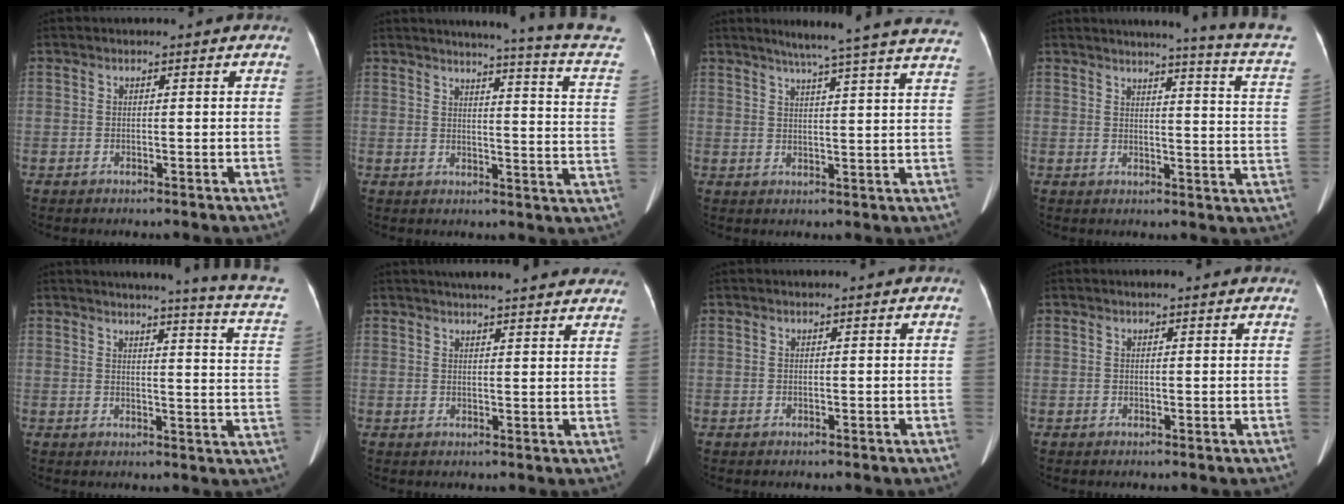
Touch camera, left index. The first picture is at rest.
{"total": 16.0, "force": [14.1, -2.3, 7.1], "torque": [-0.103, -0.093, 0.141]}
{"total": 21.1, "force": [18.5, -0.8, 10.2], "torque": [-0.149, -0.027, 0.222]}
{"total": 14.2, "force": [12.2, -2.1, 6.9], "torque": [-0.098, -0.078, 0.120]}
{"total": 14.7, "force": [12.5, -1.7, 7.6], "torque": [-0.105, -0.073, 0.122]}
{"total": 17.1, "force": [15.2, 2.2, 7.6], "torque": [-0.100, 0.027, 0.182]}
{"total": 0.9, "force": [0.8, 0.0, 0.4], "torque": [-0.005, 0.012, 0.012]}
{"total": 2.3, "force": [1.9, 0.2, 1.3], "torque": [-0.015, 0.018, 0.023]}